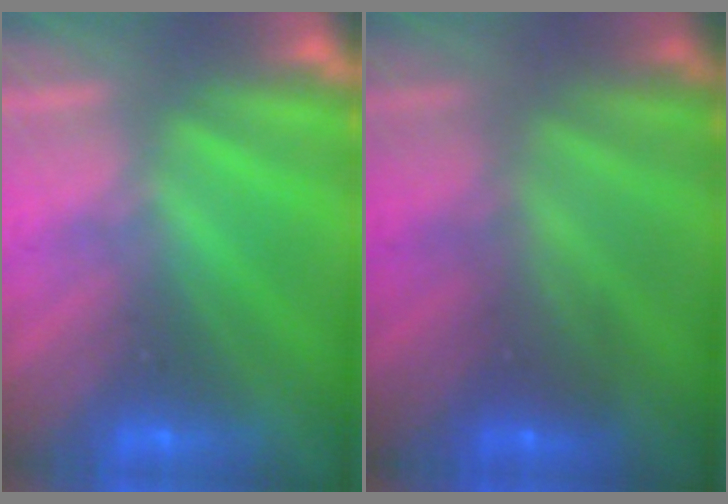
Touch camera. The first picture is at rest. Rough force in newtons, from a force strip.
{"total": 2.0}